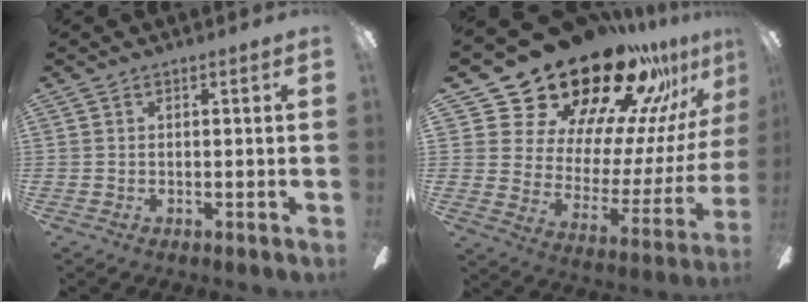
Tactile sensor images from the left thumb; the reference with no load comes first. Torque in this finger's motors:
{"motor_torque": [0.46, 0.78, 1.54, -1.23, 0.09]}